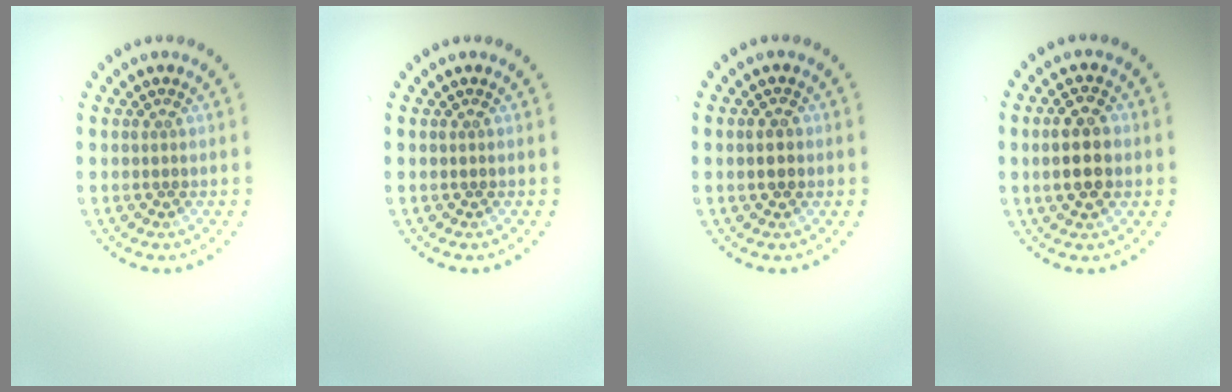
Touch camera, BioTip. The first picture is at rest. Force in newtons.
{"total": 0.0}
{"total": 2.1, "press": 2.1, "slide": 0.1}
{"total": 4.3, "press": 4.3, "slide": 0.2}